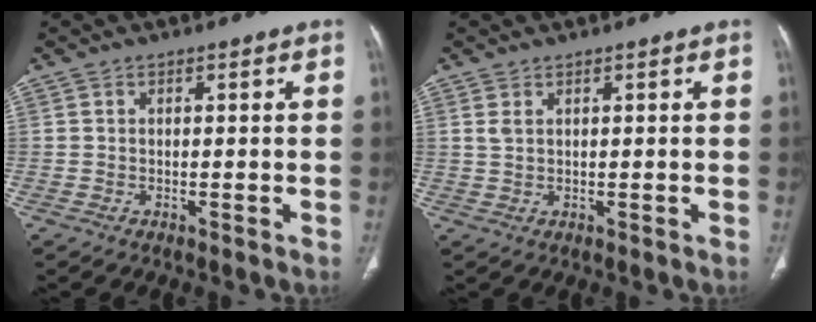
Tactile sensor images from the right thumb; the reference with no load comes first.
{"total": 1.5, "force": [0.7, 0.8, 1.1], "torque": [-0.028, 0.006, 0.023]}